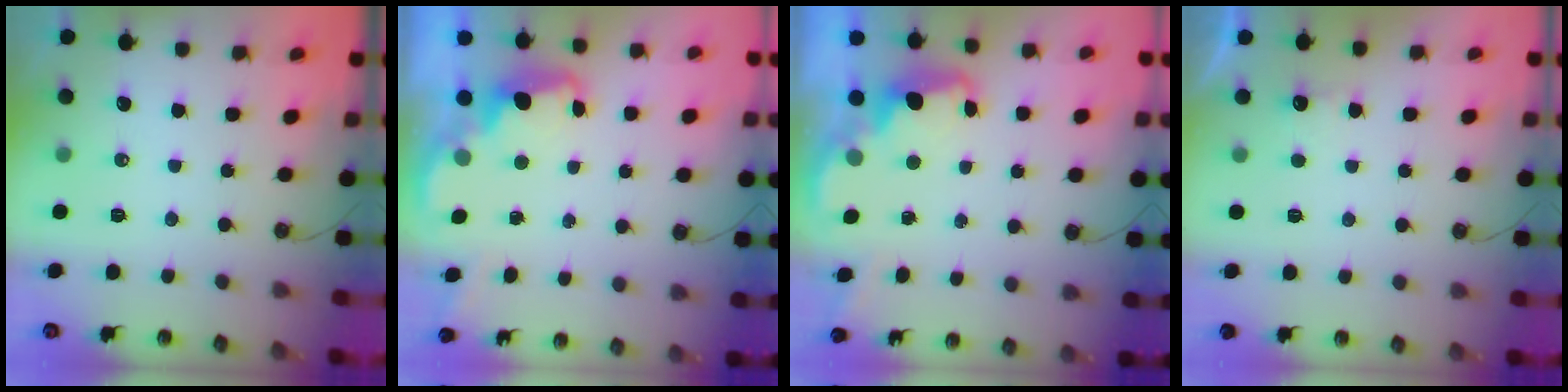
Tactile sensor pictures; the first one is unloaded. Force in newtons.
{"total": 2.5, "press": 2.4, "slide": 0.5}
{"total": 2.5, "press": 2.4, "slide": 0.5}
{"total": 1.0, "press": 0.7, "slide": 0.8}